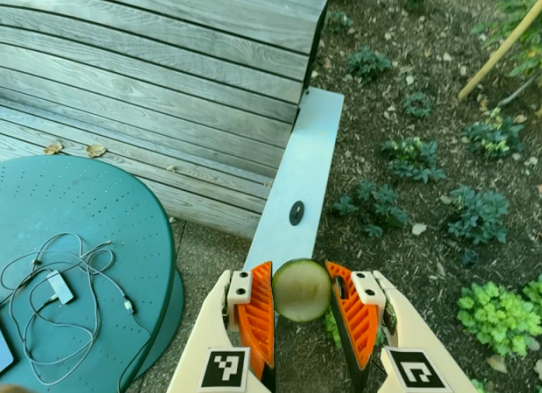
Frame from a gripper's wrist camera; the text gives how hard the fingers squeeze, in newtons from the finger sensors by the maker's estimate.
{"total": 13.3, "left": 14.1, "right": 12.5}